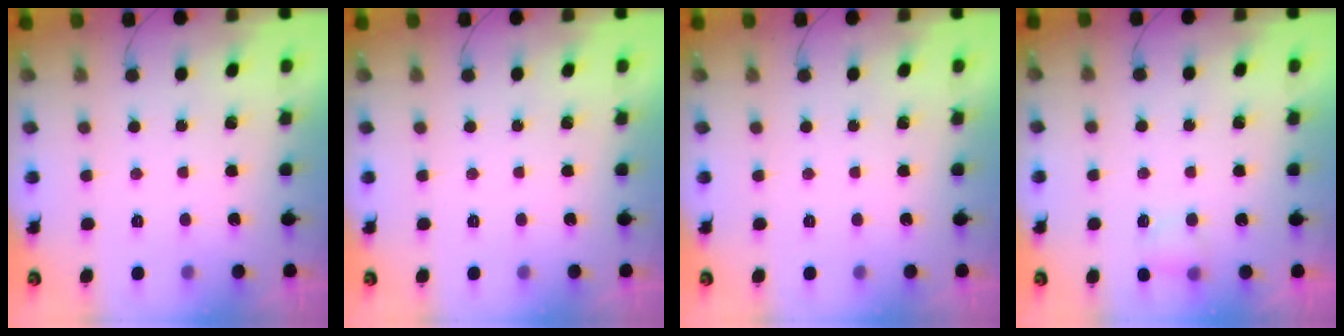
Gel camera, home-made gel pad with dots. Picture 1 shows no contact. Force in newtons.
{"total": 0.0}
{"total": 0.0}
{"total": 3.8, "press": 3.6, "slide": 1.3}